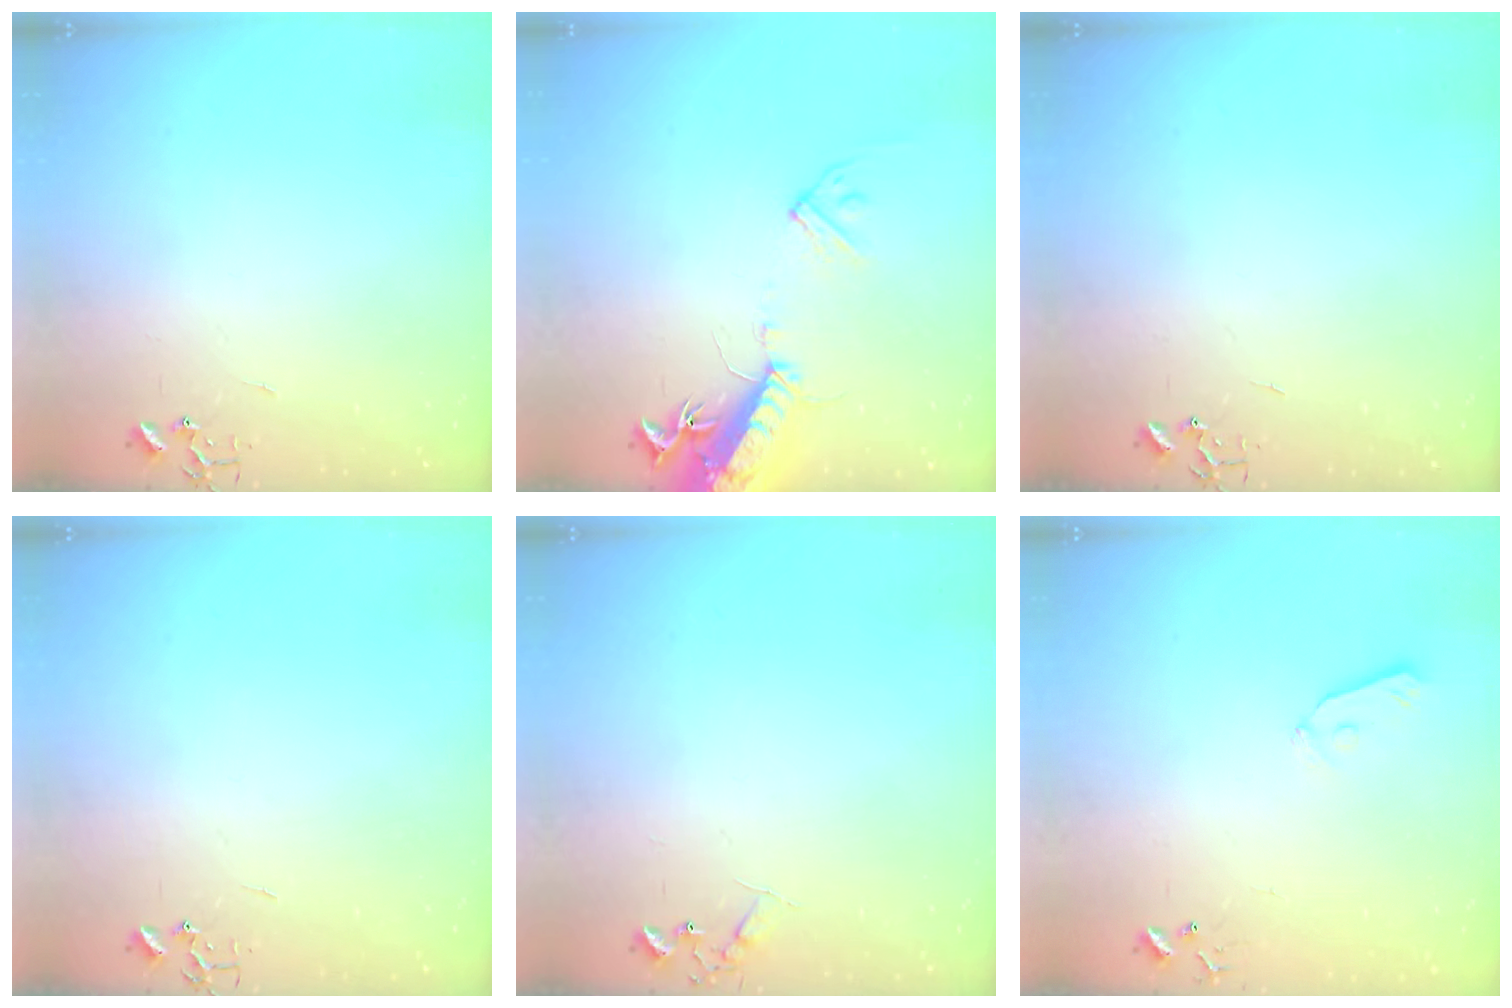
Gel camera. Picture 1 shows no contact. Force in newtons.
{"total": 17.3, "press": 16.8, "slide": 3.9}
{"total": 0.0}
{"total": 0.0}
{"total": 7.0, "press": 7.0, "slide": 0.8}
{"total": 4.3, "press": 4.3, "slide": 0.7}